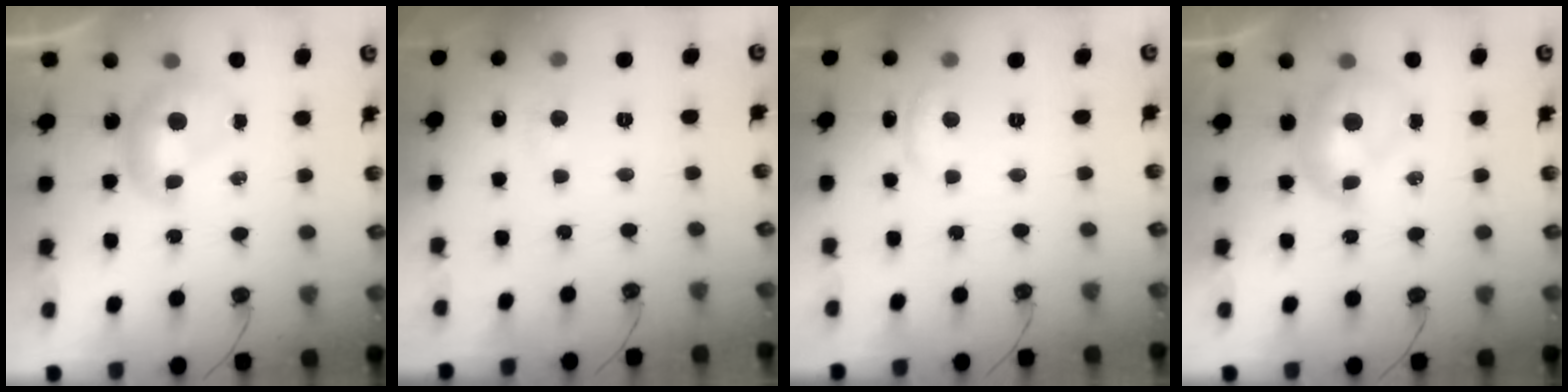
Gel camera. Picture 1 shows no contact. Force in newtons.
{"total": 1.1, "press": 0.8, "slide": 0.7}
{"total": 1.4, "press": 1.0, "slide": 1.0}
{"total": 1.5, "press": 1.4, "slide": 0.6}